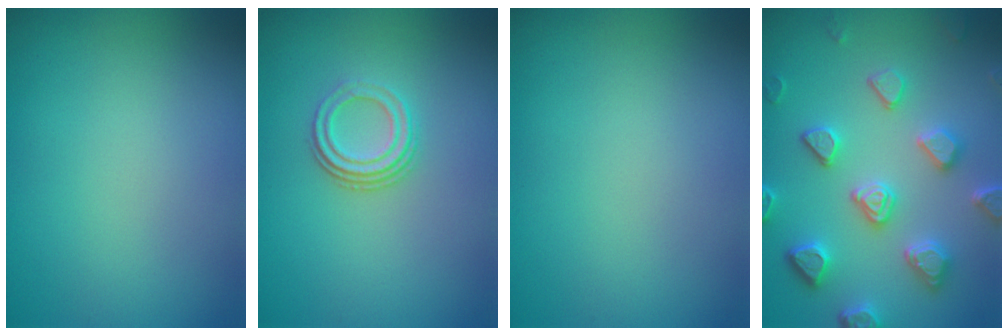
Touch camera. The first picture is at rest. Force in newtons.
{"total": 3.0, "press": 2.1, "slide": 2.2}
{"total": 0.0}
{"total": 5.3, "press": 4.8, "slide": 2.2}